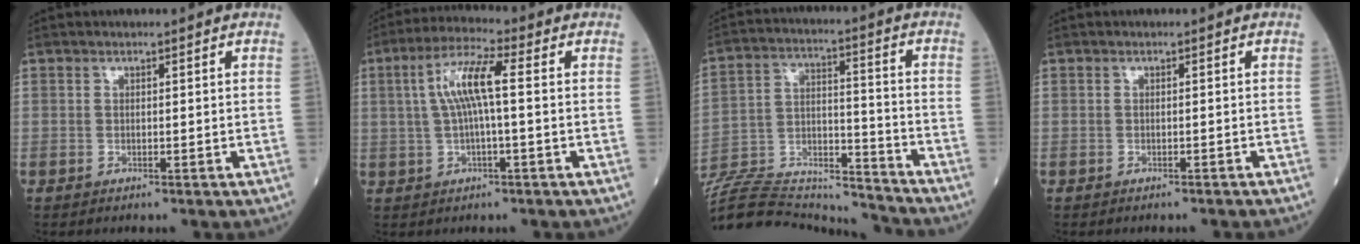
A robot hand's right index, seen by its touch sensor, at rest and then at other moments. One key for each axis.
{"total": 7.7, "fx": 1.0, "fy": 0.9, "fz": 7.5, "tx": -0.154, "ty": 0.021, "tz": 0.016}
{"total": 22.6, "fx": -21.8, "fy": 2.7, "fz": 5.4, "tx": -0.138, "ty": 0.008, "tz": -0.352}
{"total": 1.5, "fx": -1.4, "fy": 0.0, "fz": 0.5, "tx": -0.009, "ty": -0.001, "tz": -0.015}